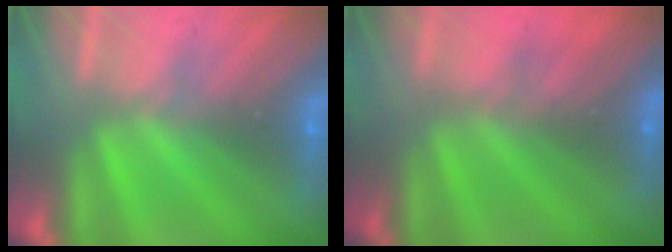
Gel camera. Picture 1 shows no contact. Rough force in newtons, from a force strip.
{"total": 2.1}